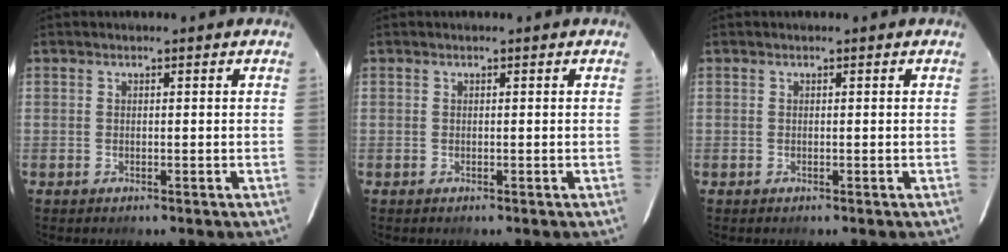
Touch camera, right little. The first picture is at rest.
{"total": 0.0}
{"total": 0.0}